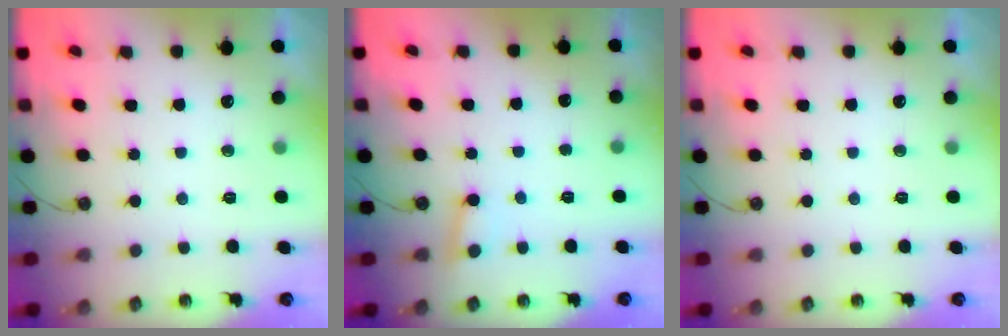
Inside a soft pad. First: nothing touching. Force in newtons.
{"total": 3.1, "press": 3.1, "slide": 0.4}
{"total": 0.0}